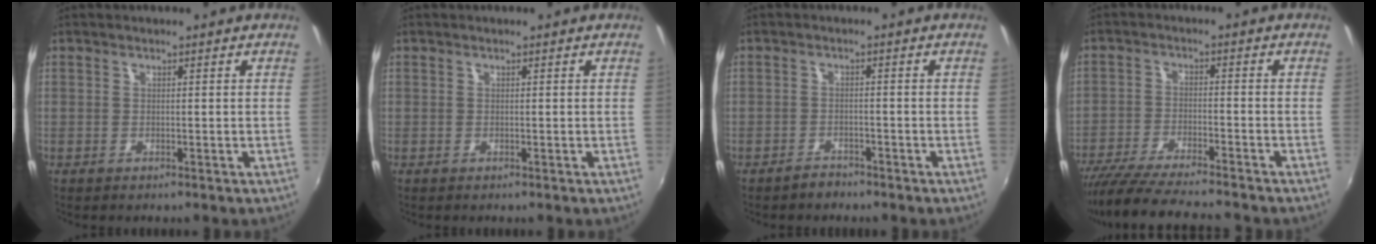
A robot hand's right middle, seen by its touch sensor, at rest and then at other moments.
{"total": 0.0}
{"total": 2.2, "force": [-2.0, 0.9, 0.3], "torque": [-0.012, 0.003, -0.033]}
{"total": 14.4, "force": [-12.8, 1.1, 6.4], "torque": [-0.137, -0.026, -0.216]}